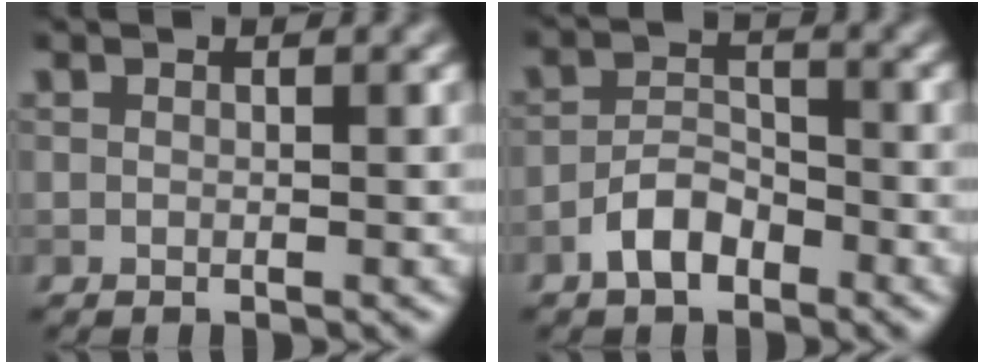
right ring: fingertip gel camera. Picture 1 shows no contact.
{"total": 3.3, "force": [-2.2, 1.6, 1.9], "torque": [-0.033, 0.010, -0.045]}